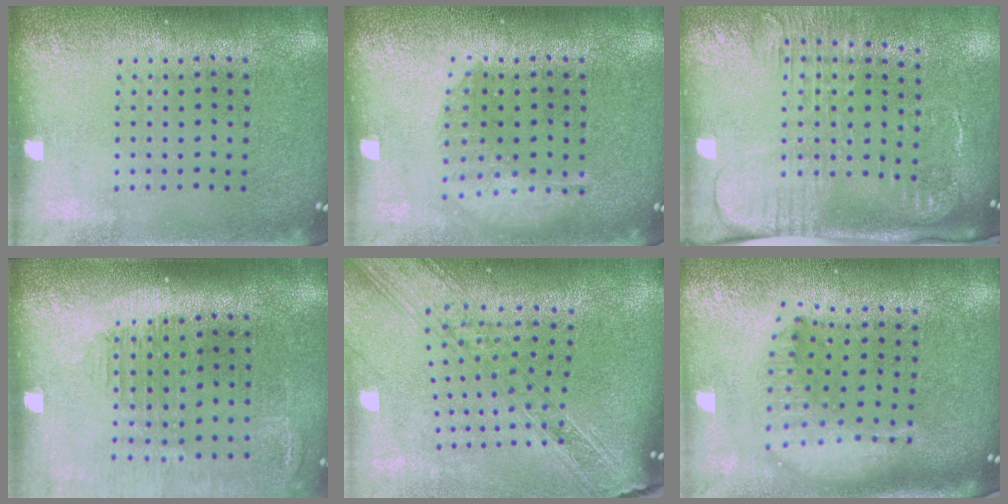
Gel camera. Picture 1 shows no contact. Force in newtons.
{"total": 1.4, "press": 1.3, "slide": 0.6}
{"total": 2.6, "press": 2.0, "slide": 1.7}
{"total": 1.6, "press": 1.5, "slide": 0.6}
{"total": 2.3, "press": 1.9, "slide": 1.3}
{"total": 1.8, "press": 1.5, "slide": 0.9}